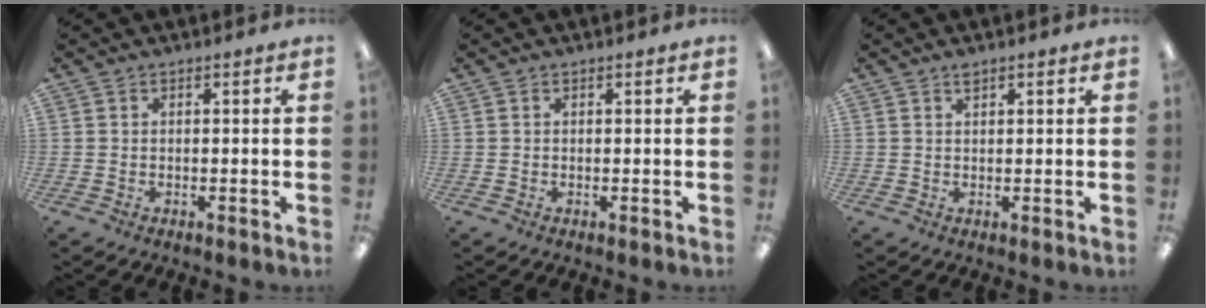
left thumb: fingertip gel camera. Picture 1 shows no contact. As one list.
[{"total": 0.0}, {"total": 1.3, "force": [0.9, 0.4, 0.8], "torque": [-0.010, -0.002, 0.015]}]